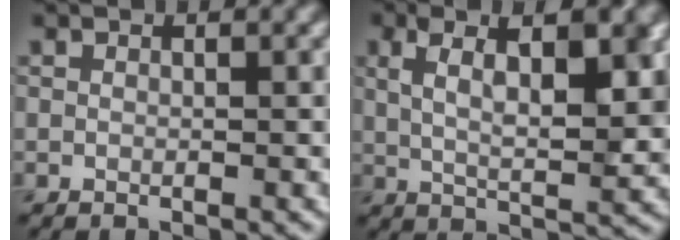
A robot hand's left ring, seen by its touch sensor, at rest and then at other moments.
{"total": 7.2, "force": [2.5, 2.4, 6.3], "torque": [-0.099, 0.005, 0.038]}